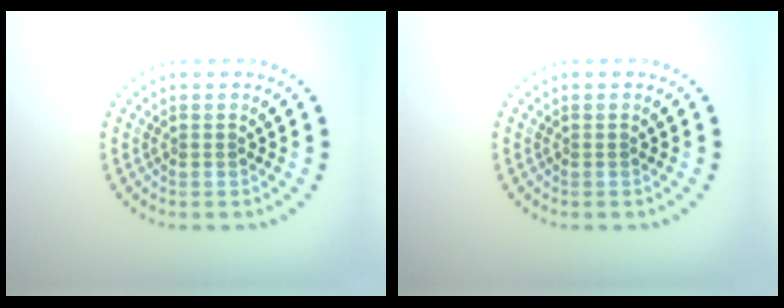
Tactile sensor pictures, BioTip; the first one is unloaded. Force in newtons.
{"total": 0.0}